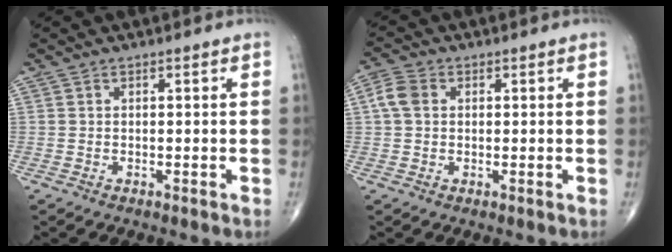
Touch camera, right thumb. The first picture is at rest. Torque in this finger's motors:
{"motor_torque": [0.00, 0.00, 0.36, 0.16, 0.00]}